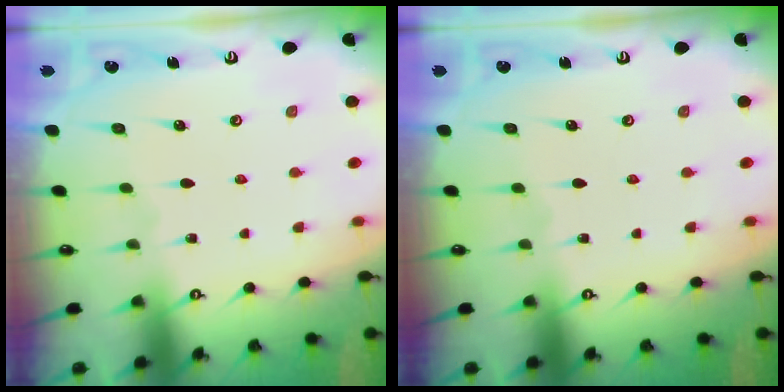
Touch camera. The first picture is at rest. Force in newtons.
{"total": 0.0}